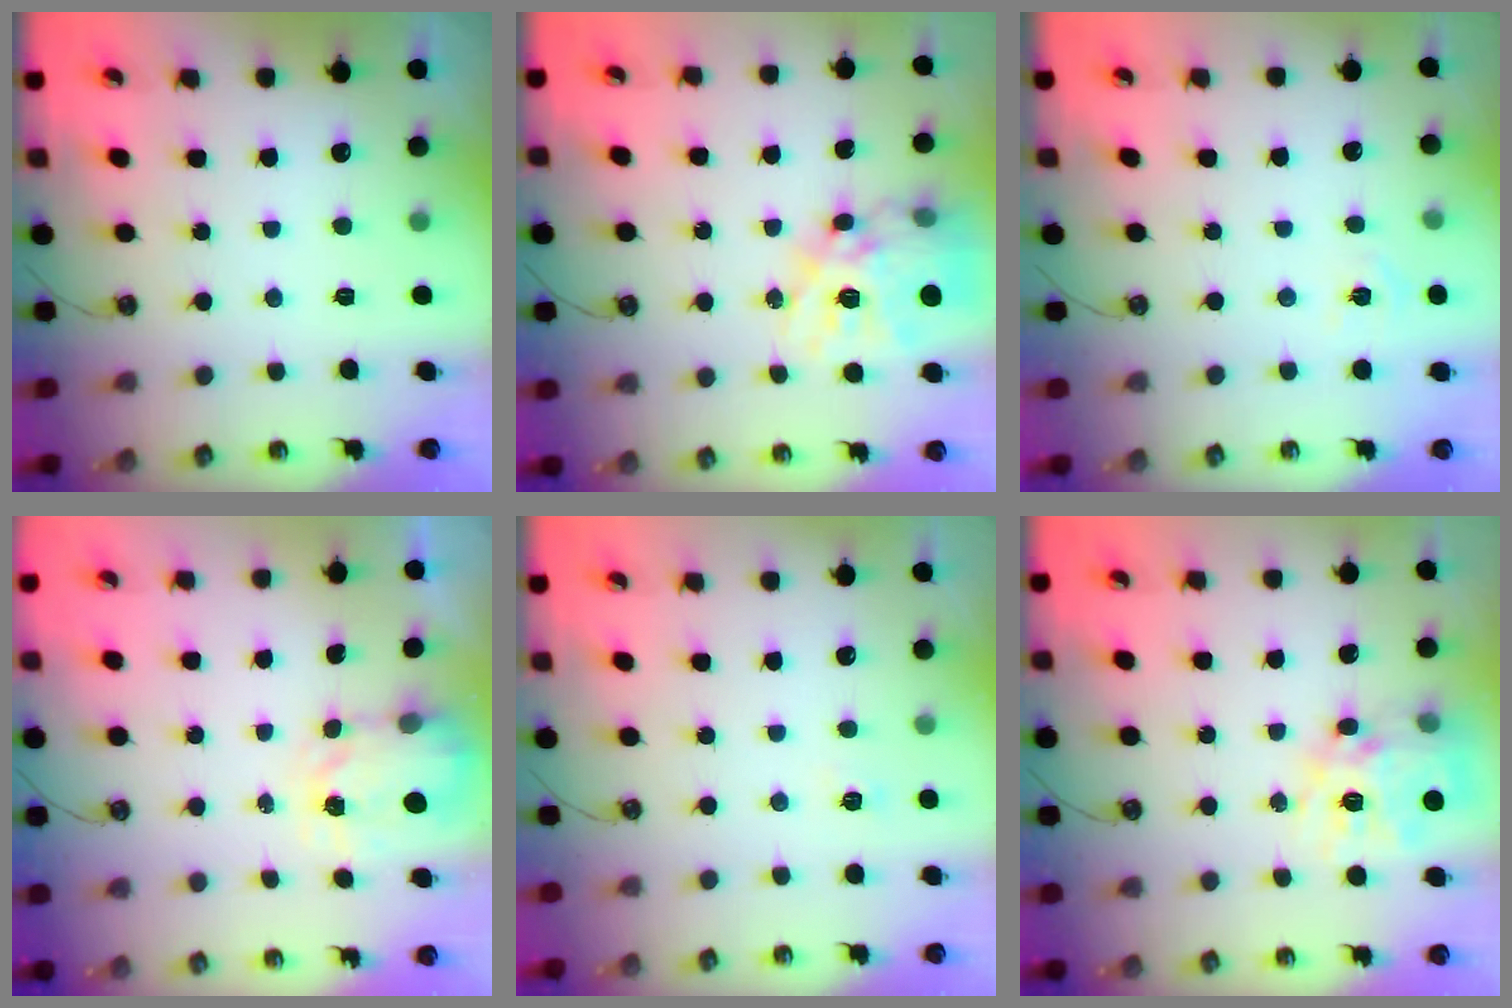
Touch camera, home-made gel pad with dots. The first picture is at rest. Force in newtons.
{"total": 20.0, "press": 19.9, "slide": 1.8}
{"total": 4.2, "press": 4.2, "slide": 0.5}
{"total": 3.9, "press": 3.8, "slide": 0.6}
{"total": 2.3, "press": 2.3, "slide": 0.3}
{"total": 15.1, "press": 15.0, "slide": 1.6}